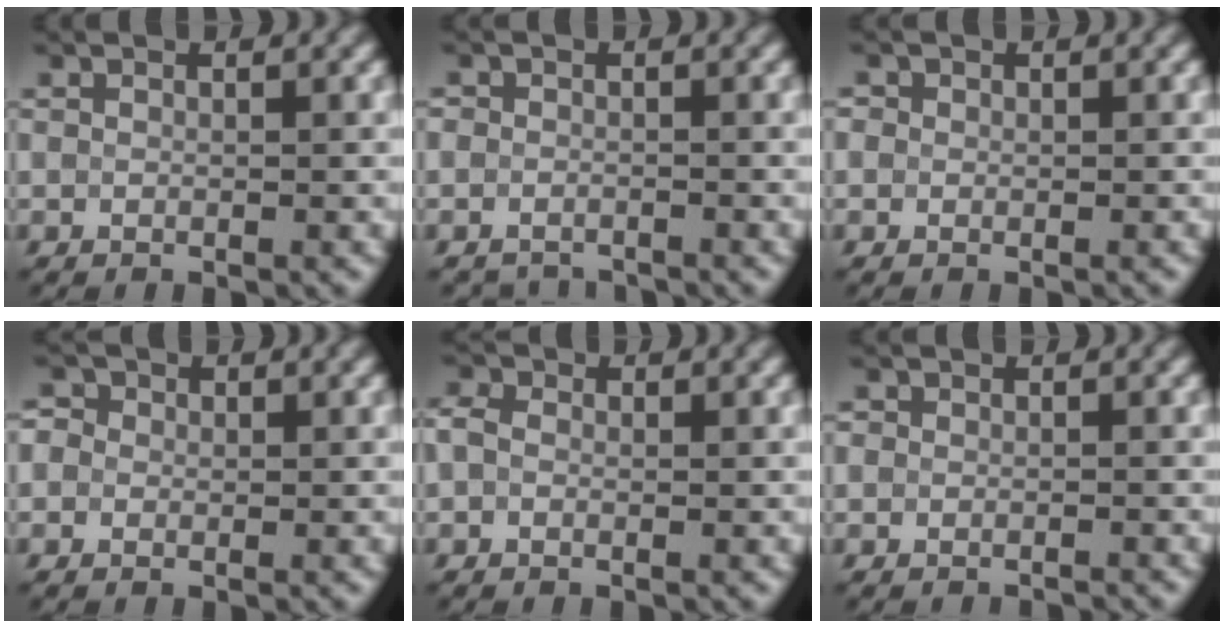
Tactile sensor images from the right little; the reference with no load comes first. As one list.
[{"total": 2.0, "force": [-1.8, 0.9, -0.2], "torque": [0.021, -0.005, -0.036]}, {"total": 0.9, "force": [0.3, 0.9, 0.1], "torque": [0.008, -0.002, -0.002]}, {"total": 2.2, "force": [0.8, 1.9, 0.9], "torque": [0.002, 0.016, -0.015]}, {"total": 1.3, "force": [-0.2, 1.1, 0.7], "torque": [-0.012, 0.003, -0.011]}, {"total": 1.2, "force": [-0.9, 0.7, -0.2], "torque": [0.016, -0.002, -0.016]}]